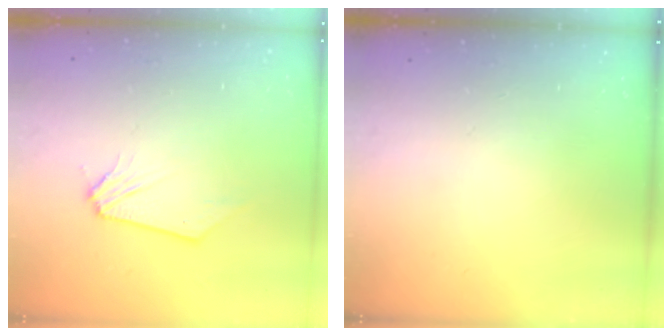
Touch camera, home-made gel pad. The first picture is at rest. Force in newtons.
{"total": 0.0}